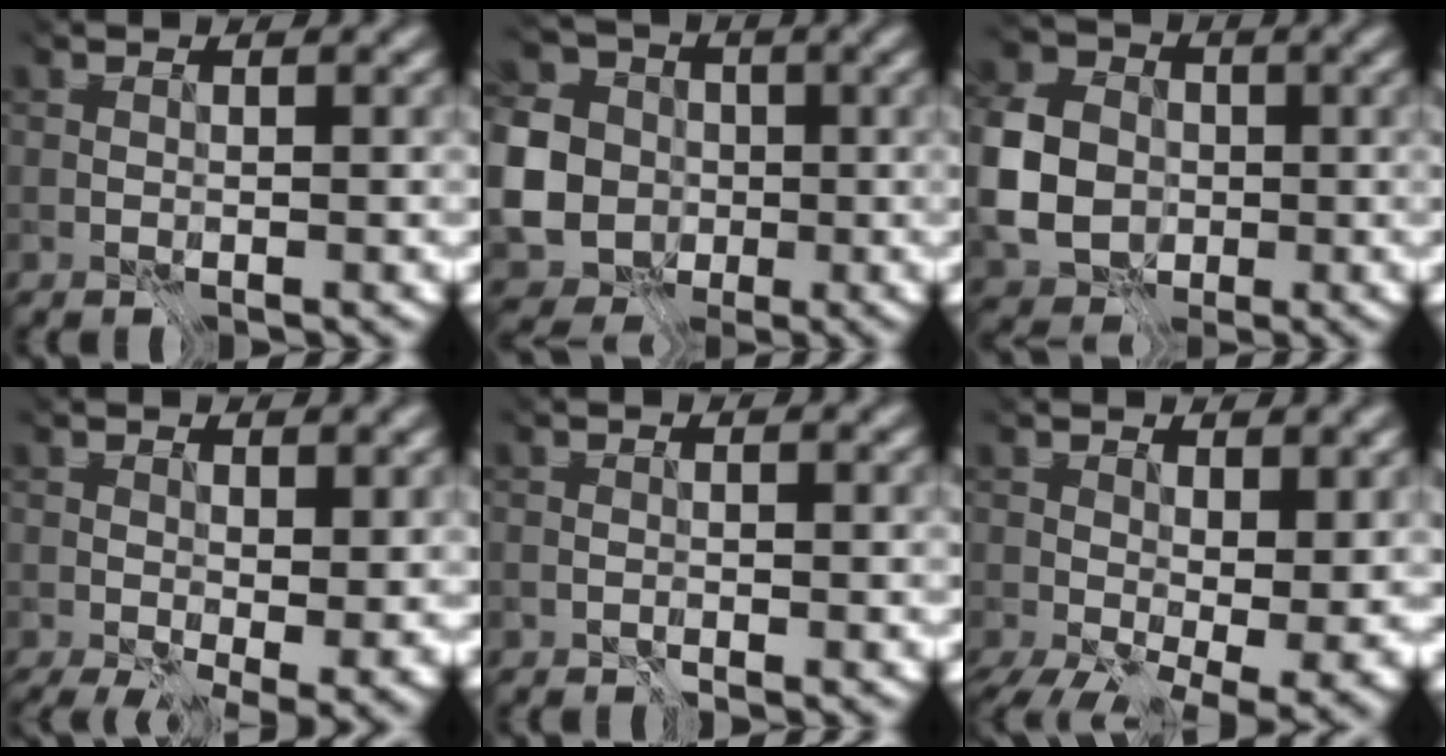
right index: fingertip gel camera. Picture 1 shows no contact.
{"total": 13.1, "force": [-2.1, 11.7, 5.4], "torque": [-0.170, 0.011, -0.025]}
{"total": 7.9, "force": [-4.0, 5.9, 3.5], "torque": [-0.110, -0.004, -0.054]}
{"total": 6.0, "force": [1.3, 3.3, 4.9], "torque": [-0.058, -0.013, 0.032]}
{"total": 1.4, "force": [-1.2, -0.4, -0.4], "torque": [0.012, 0.000, -0.033]}
{"total": 9.5, "force": [0.7, 6.1, 7.2], "torque": [-0.102, -0.004, 0.046]}